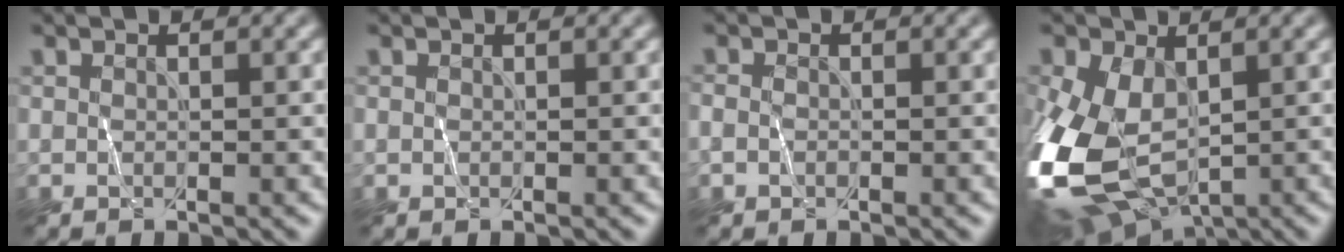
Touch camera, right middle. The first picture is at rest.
{"total": 0.0}
{"total": 1.4, "force": [-0.4, 1.0, 0.8], "torque": [-0.018, 0.000, -0.010]}
{"total": 13.1, "force": [-2.3, 8.1, 10.1], "torque": [-0.259, -0.025, -0.034]}